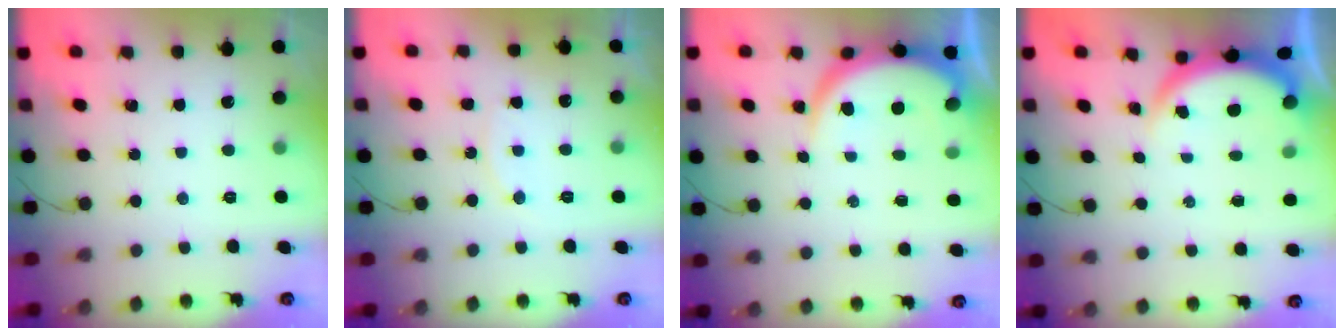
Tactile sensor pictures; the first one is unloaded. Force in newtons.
{"total": 6.2, "press": 6.2, "slide": 0.3}
{"total": 7.7, "press": 7.7, "slide": 0.6}
{"total": 3.9, "press": 3.9, "slide": 0.3}